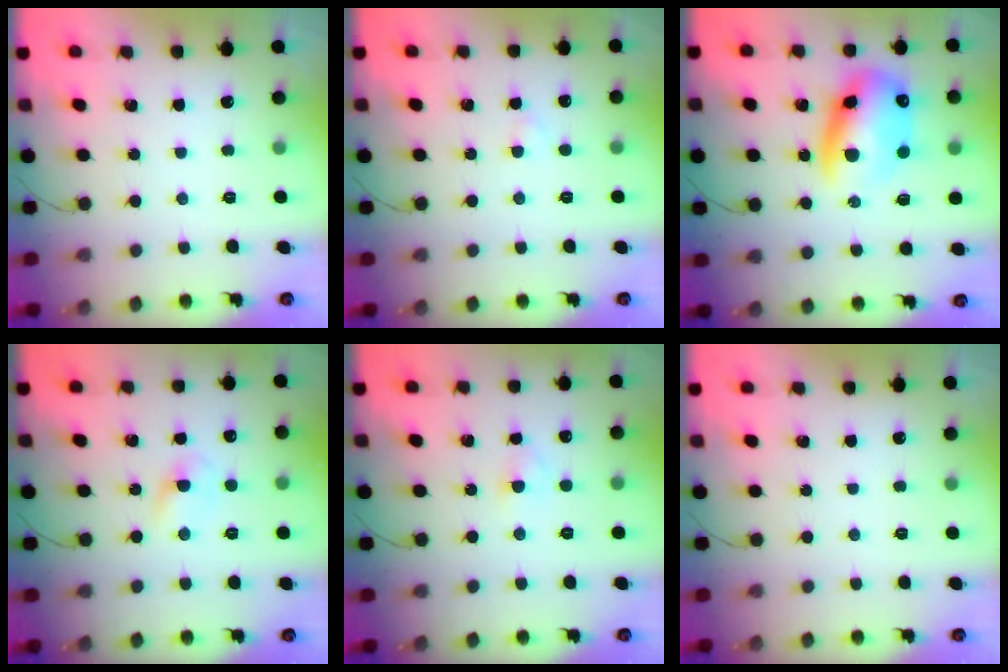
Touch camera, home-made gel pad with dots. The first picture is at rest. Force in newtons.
{"total": 1.3, "press": 1.1, "slide": 0.7}
{"total": 14.5, "press": 14.1, "slide": 3.7}
{"total": 2.4, "press": 2.2, "slide": 1.0}
{"total": 2.5, "press": 2.3, "slide": 1.0}
{"total": 0.0}